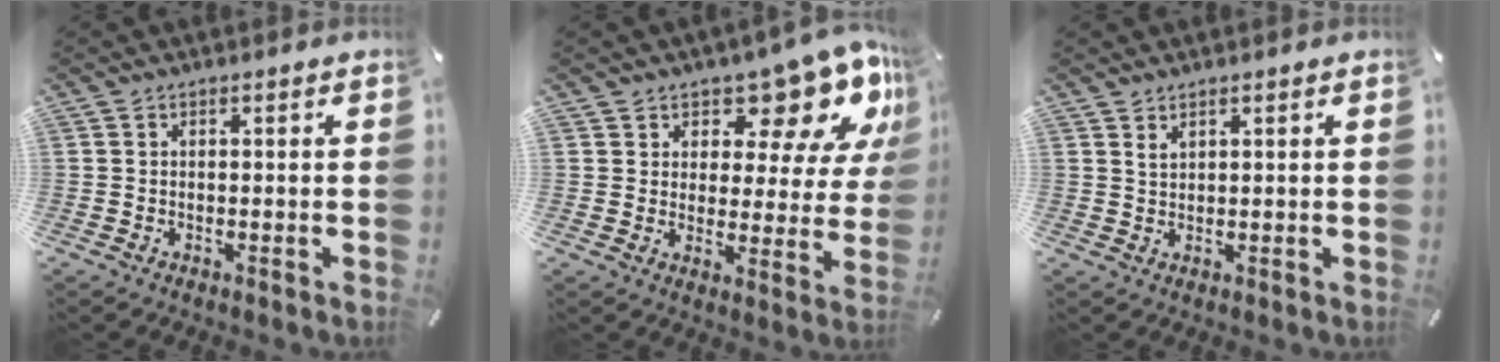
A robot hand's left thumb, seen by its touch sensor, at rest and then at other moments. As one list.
[{"total": 13.5, "force": [10.3, 6.6, 5.8], "torque": [-0.077, -0.083, 0.175]}, {"total": 1.5, "force": [1.2, 0.7, 0.6], "torque": [-0.014, -0.002, 0.024]}]